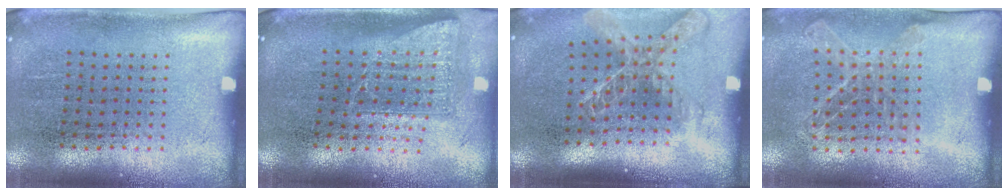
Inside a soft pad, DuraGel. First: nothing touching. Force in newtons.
{"total": 1.6, "press": 1.3, "slide": 1.0}
{"total": 1.9, "press": 1.5, "slide": 1.3}
{"total": 1.1, "press": 1.1, "slide": 0.3}